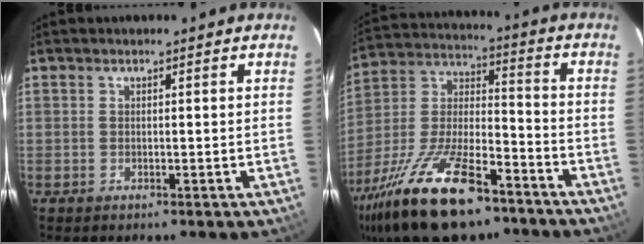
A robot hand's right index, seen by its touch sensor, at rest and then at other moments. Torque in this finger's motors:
{"motor_torque": [1.19, -0.95, 1.05, 0.21]}